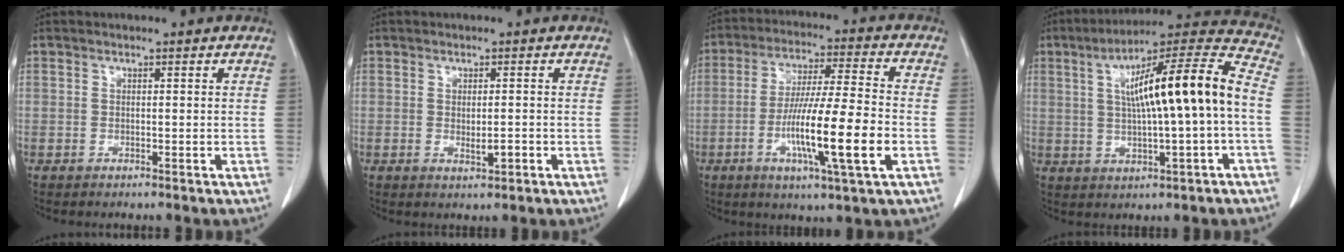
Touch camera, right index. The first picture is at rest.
{"total": 2.2, "force": [-0.6, 0.6, 2.0], "torque": [-0.034, -0.004, -0.005]}
{"total": 14.6, "force": [-4.1, 0.3, 14.0], "torque": [-0.256, -0.012, -0.074]}
{"total": 17.1, "force": [0.9, 1.1, 17.0], "torque": [-0.271, 0.033, 0.013]}